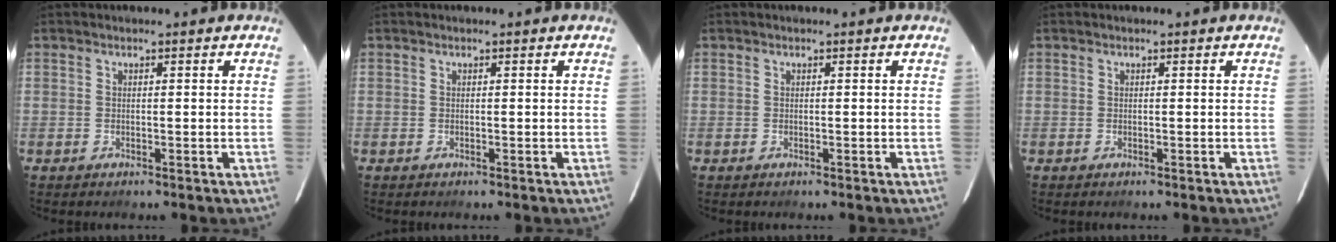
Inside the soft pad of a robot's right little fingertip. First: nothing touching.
{"total": 0.0}
{"total": 0.0}
{"total": 0.0}